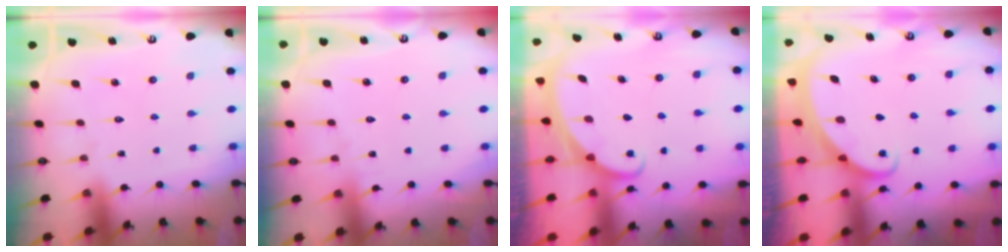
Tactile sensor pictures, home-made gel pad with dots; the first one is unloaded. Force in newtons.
{"total": 2.5, "press": 2.5, "slide": 0.4}
{"total": 1.6, "press": 1.6, "slide": 0.0}
{"total": 1.9, "press": 1.9, "slide": 0.2}